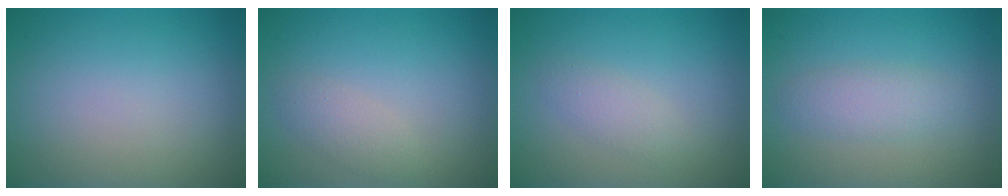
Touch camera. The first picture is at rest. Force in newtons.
{"total": 1.6, "press": 1.6, "slide": 0.1}
{"total": 1.6, "press": 1.6, "slide": 0.1}
{"total": 2.3, "press": 2.3, "slide": 0.0}